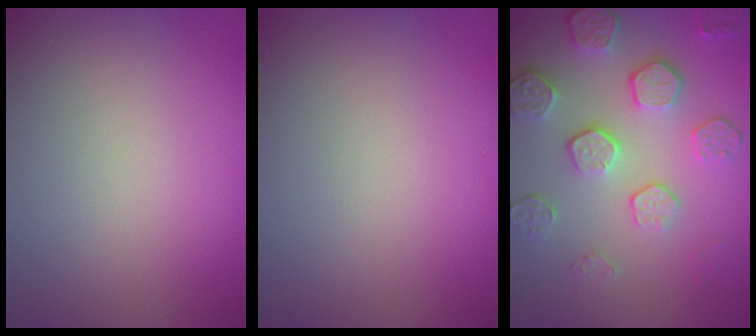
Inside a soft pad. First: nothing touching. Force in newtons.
{"total": 0.0}
{"total": 5.4, "press": 4.1, "slide": 3.6}